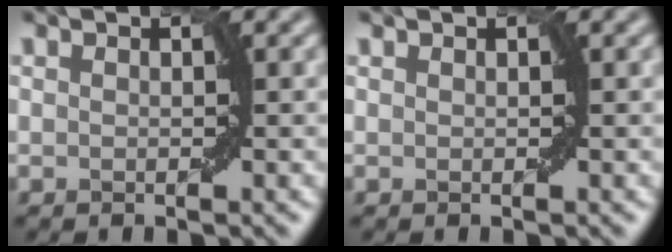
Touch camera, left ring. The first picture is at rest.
{"total": 0.0}